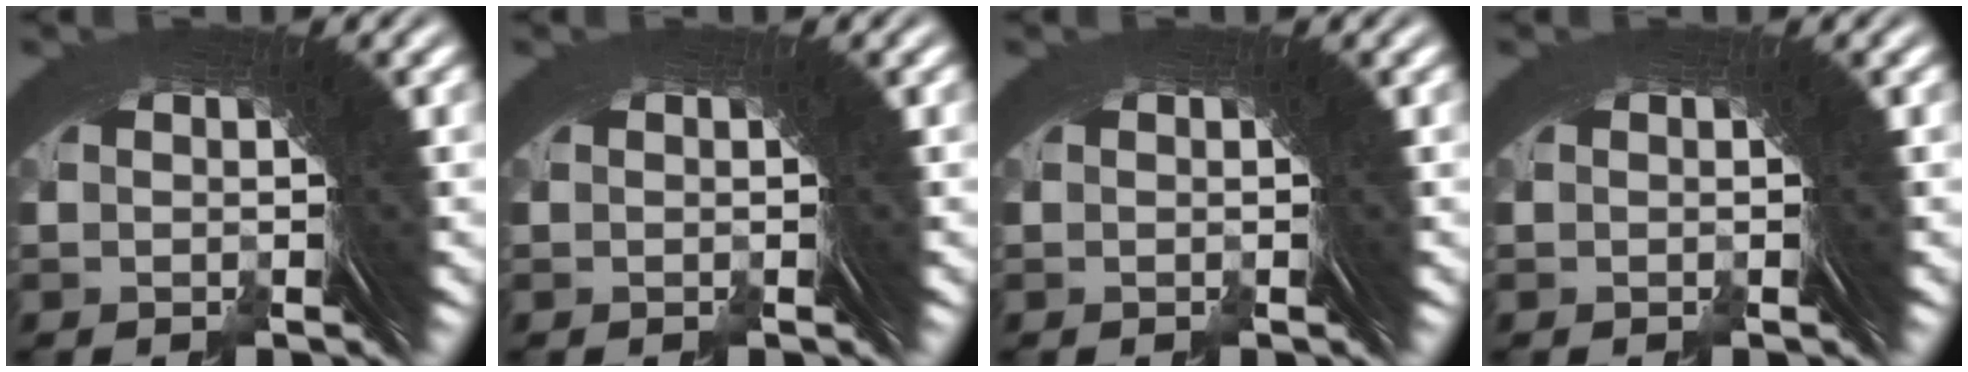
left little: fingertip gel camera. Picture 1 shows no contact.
{"total": 0.0}
{"total": 0.0}
{"total": 0.0}